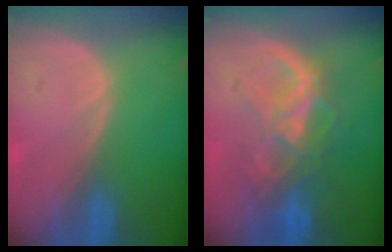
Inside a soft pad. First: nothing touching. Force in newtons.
{"total": 7.9, "press": 7.6, "slide": 2.3}